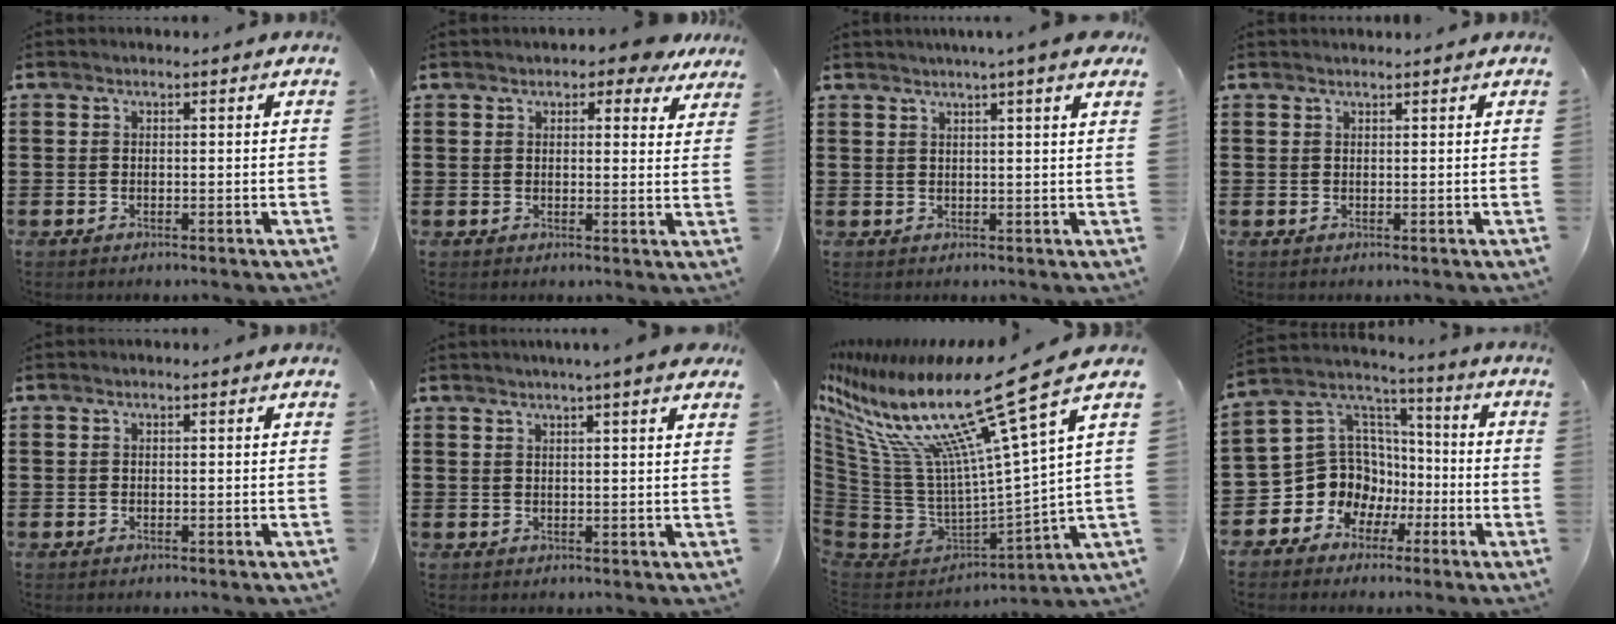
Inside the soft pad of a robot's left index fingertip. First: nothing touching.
{"total": 3.6, "force": [3.0, 1.4, 1.5], "torque": [-0.025, -0.005, 0.050]}
{"total": 3.3, "force": [2.6, -0.7, 2.0], "torque": [-0.044, -0.003, 0.047]}
{"total": 0.7, "force": [0.7, 0.0, 0.2], "torque": [-0.005, -0.002, 0.014]}
{"total": 0.0}
{"total": 2.8, "force": [2.3, -0.6, 1.4], "torque": [-0.033, -0.003, 0.042]}
{"total": 19.4, "force": [11.3, 3.3, 15.4], "torque": [-0.339, -0.080, 0.171]}
{"total": 10.5, "force": [-3.1, 9.8, 2.3], "torque": [-0.098, -0.007, -0.050]}